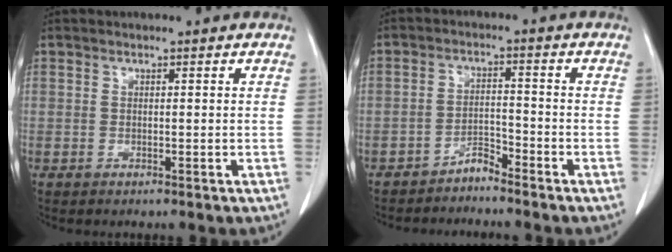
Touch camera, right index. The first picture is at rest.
{"total": 2.7, "force": [-2.6, 0.5, 0.4], "torque": [-0.002, -0.003, -0.046]}